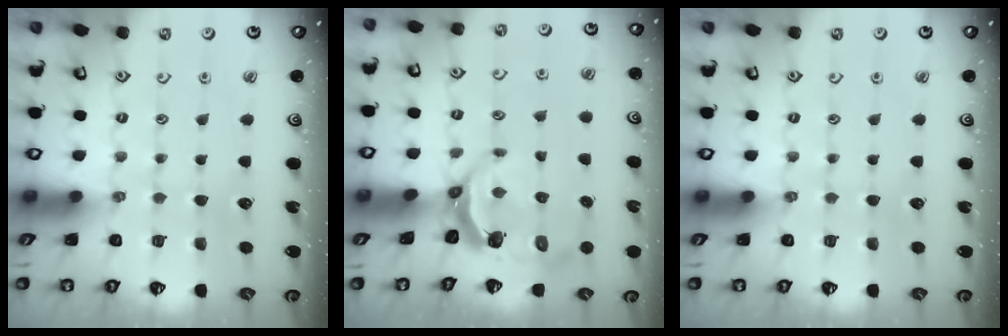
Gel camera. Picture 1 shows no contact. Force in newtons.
{"total": 4.8, "press": 3.6, "slide": 3.2}
{"total": 0.0}